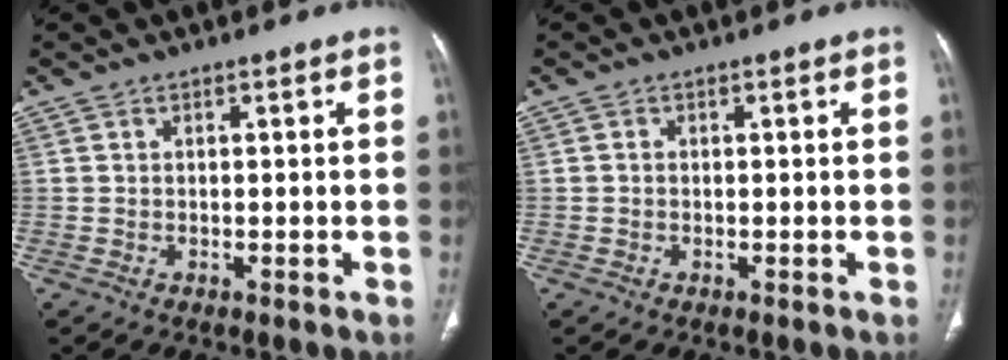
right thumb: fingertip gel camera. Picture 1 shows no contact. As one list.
[{"total": 0.6, "force": [-0.1, 0.5, 0.2], "torque": [-0.002, 0.002, -0.003]}]